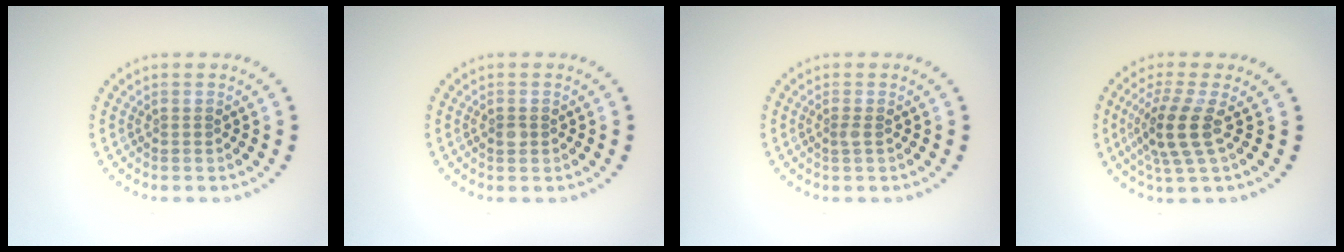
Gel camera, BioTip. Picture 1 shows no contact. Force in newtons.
{"total": 0.9, "press": 0.9, "slide": 0.1}
{"total": 0.6, "press": 0.5, "slide": 0.3}
{"total": 3.9, "press": 3.1, "slide": 2.4}